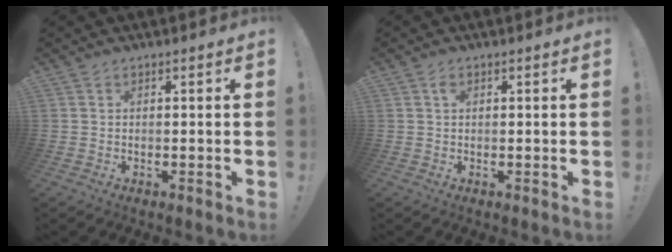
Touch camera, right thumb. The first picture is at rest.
{"total": 1.1, "force": [0.5, 0.7, 0.8], "torque": [-0.009, 0.000, 0.007]}